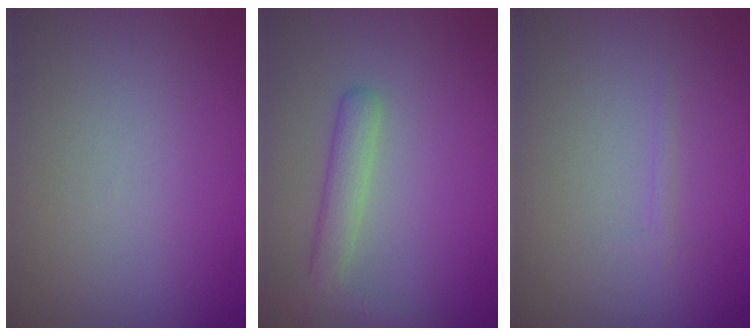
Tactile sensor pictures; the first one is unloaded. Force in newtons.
{"total": 2.8, "press": 2.8, "slide": 0.1}
{"total": 0.6, "press": 0.5, "slide": 0.1}